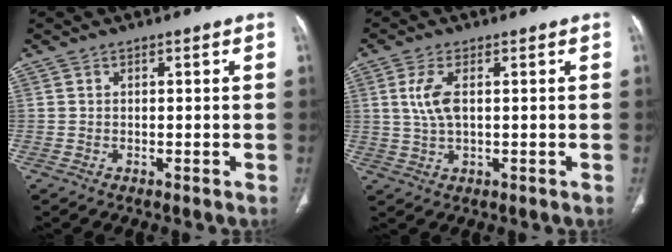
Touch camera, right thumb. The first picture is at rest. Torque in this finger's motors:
{"motor_torque": [-0.33, 0.07, -0.09, -0.20, 0.21]}